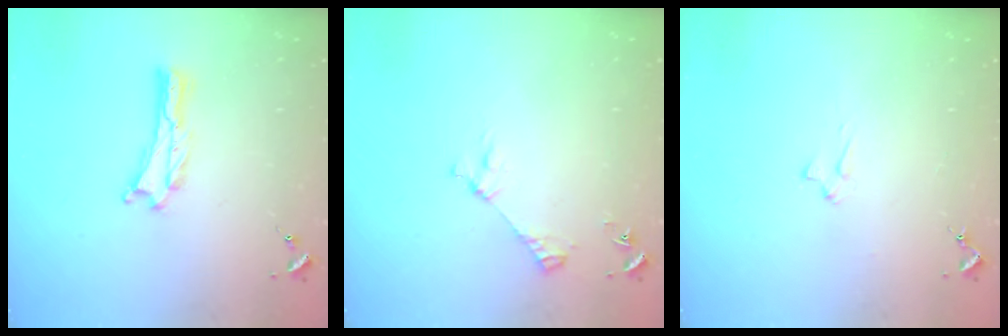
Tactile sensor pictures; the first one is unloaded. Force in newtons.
{"total": 3.3, "press": 3.3, "slide": 0.3}
{"total": 2.1, "press": 2.1, "slide": 0.3}